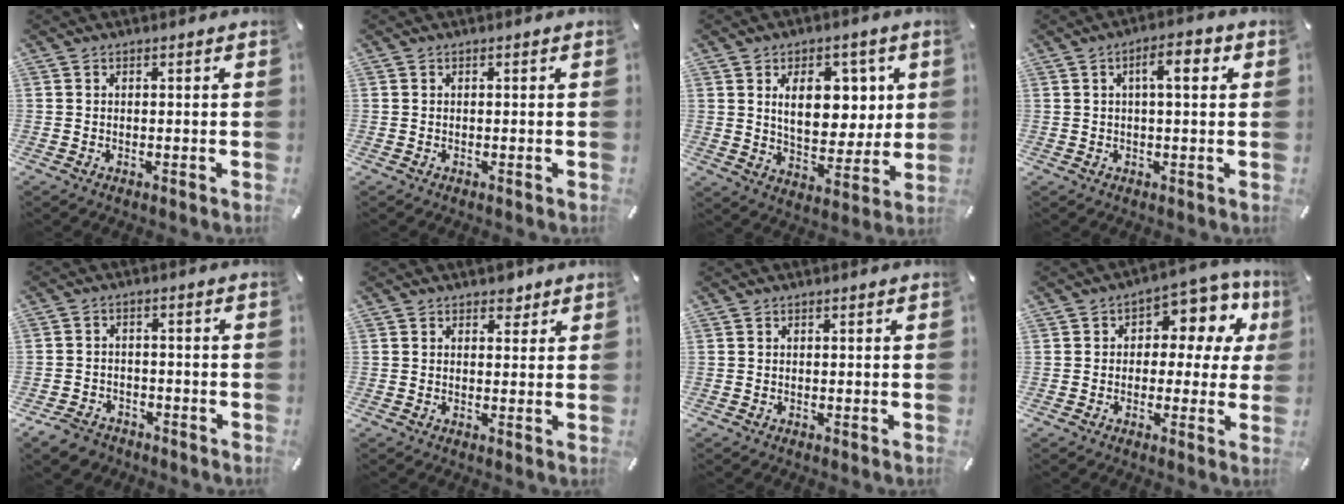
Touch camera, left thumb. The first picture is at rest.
{"total": 0.0}
{"total": 12.5, "force": [4.3, 8.2, 8.4], "torque": [-0.122, -0.005, 0.075]}
{"total": 6.3, "force": [1.8, 1.9, 5.8], "torque": [-0.092, -0.001, 0.023]}
{"total": 4.8, "force": [-3.7, 2.9, 1.0], "torque": [-0.032, 0.018, -0.075]}
{"total": 2.6, "force": [1.8, 1.8, 0.8], "torque": [0.014, -0.008, 0.024]}
{"total": 0.0}
{"total": 9.7, "force": [3.0, 6.6, 6.3], "torque": [-0.075, -0.021, 0.050]}